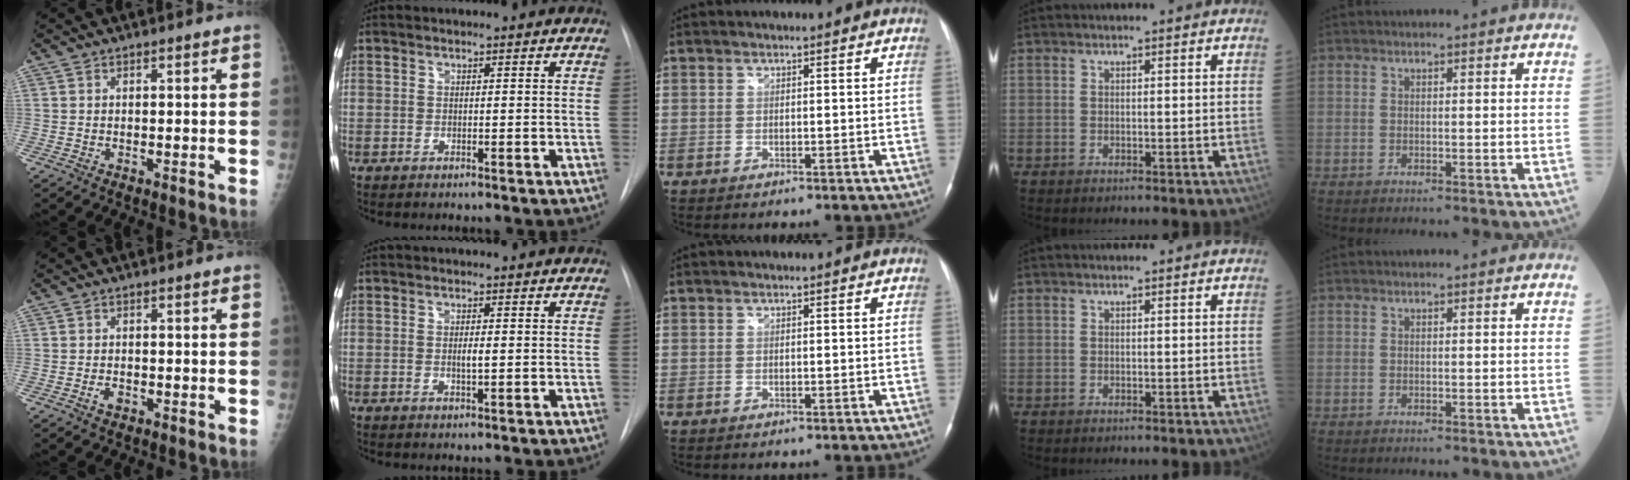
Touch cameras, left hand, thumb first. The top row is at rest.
{"thumb": {"total": 1.6, "force": [-0.7, 1.1, 1.0], "torque": [-0.014, 0.003, -0.012]}, "index": {"total": 1.4, "force": [0.0, 0.2, 1.4], "torque": [-0.027, -0.002, 0.001]}}